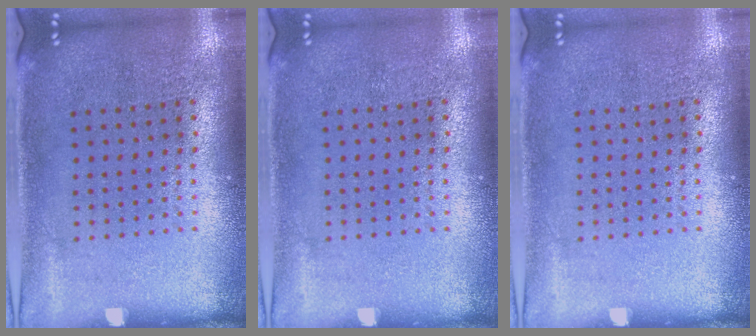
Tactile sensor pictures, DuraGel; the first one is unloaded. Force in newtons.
{"total": 0.0}
{"total": 0.0}